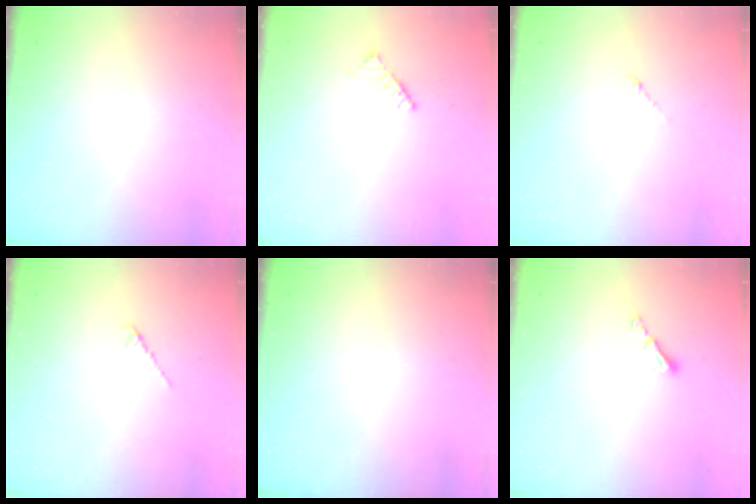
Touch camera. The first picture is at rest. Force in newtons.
{"total": 2.9, "press": 2.9, "slide": 0.5}
{"total": 0.8, "press": 0.6, "slide": 0.4}
{"total": 1.6, "press": 1.5, "slide": 0.5}
{"total": 0.0}
{"total": 3.4, "press": 3.3, "slide": 0.6}